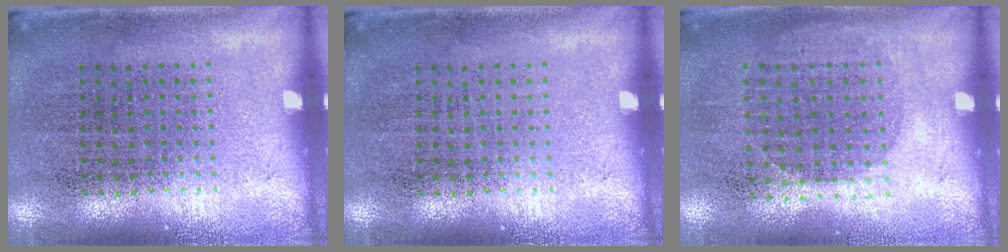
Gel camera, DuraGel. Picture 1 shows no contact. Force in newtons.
{"total": 0.0}
{"total": 1.0, "press": 0.9, "slide": 0.5}